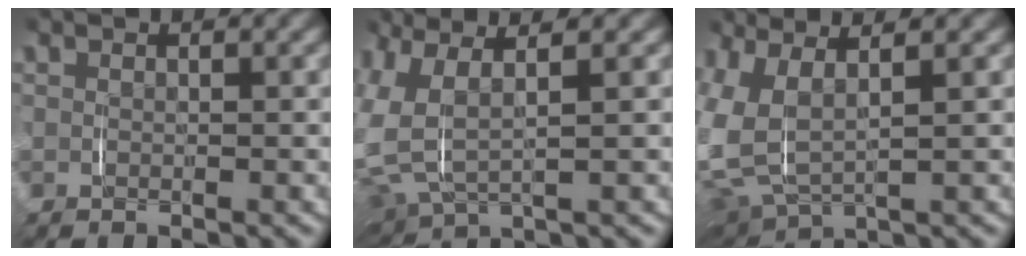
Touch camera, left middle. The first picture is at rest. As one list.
[{"total": 10.3, "force": [1.7, 7.9, 6.4], "torque": [-0.191, -0.009, 0.028]}, {"total": 11.0, "force": [1.0, 8.8, 6.5], "torque": [-0.204, -0.022, 0.022]}]